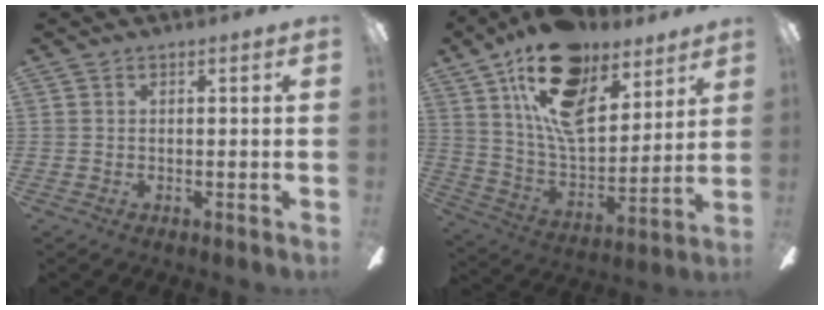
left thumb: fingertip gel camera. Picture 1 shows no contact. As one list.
[{"total": 21.2, "force": [12.9, 10.9, 12.8], "torque": [-0.228, -0.068, 0.227]}]